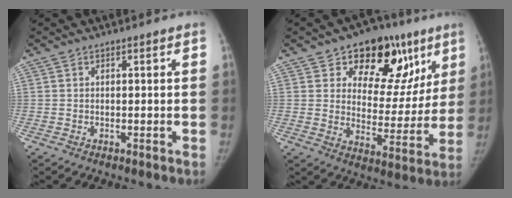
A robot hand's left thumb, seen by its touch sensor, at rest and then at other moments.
{"total": 19.1, "force": [10.2, 12.0, 10.9], "torque": [-0.075, -0.032, 0.144]}